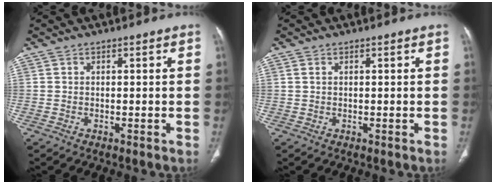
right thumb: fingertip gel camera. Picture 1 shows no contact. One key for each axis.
{"total": 0.5, "fx": 0.1, "fy": 0.4, "fz": 0.3, "tx": -0.007, "ty": 0.000, "tz": 0.003}